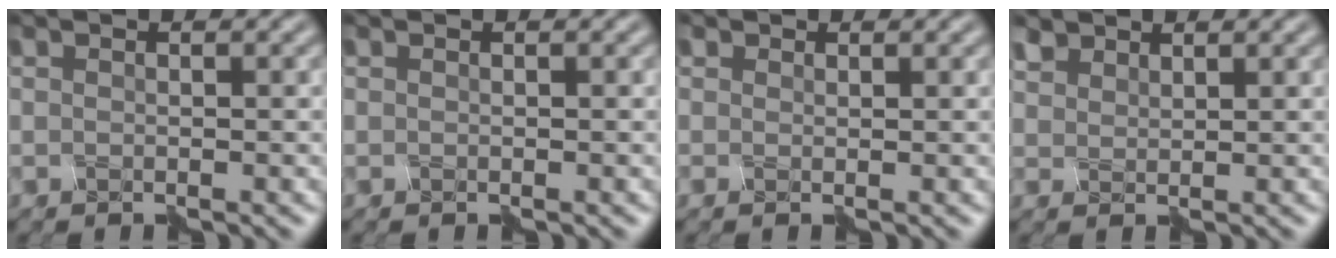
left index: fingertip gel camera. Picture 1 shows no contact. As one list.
[{"total": 0.0}, {"total": 0.7, "force": [0.4, 0.4, -0.4], "torque": [0.006, -0.001, 0.011]}, {"total": 1.9, "force": [1.7, 0.9, -0.1], "torque": [-0.009, 0.008, 0.038]}]